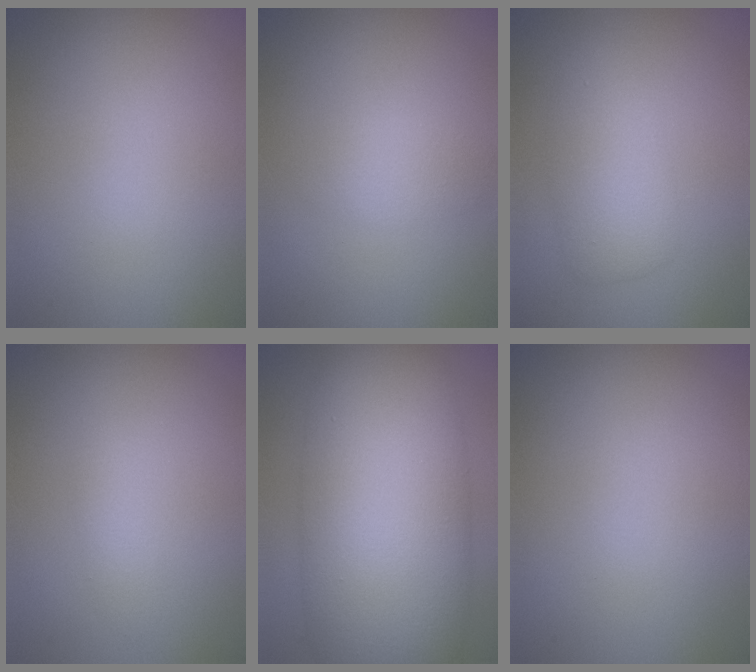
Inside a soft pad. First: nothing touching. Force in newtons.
{"total": 1.5, "press": 1.5, "slide": 0.0}
{"total": 3.2, "press": 3.2, "slide": 0.1}
{"total": 0.9, "press": 0.9, "slide": 0.0}
{"total": 14.9, "press": 14.9, "slide": 0.1}
{"total": 0.0}